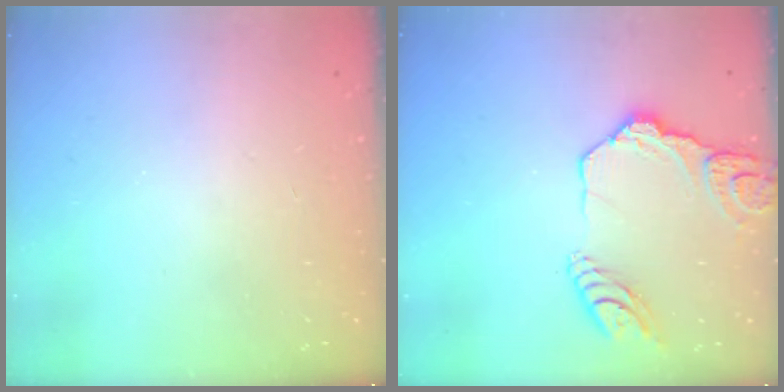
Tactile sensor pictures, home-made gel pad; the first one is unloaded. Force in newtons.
{"total": 15.8, "press": 15.7, "slide": 1.8}